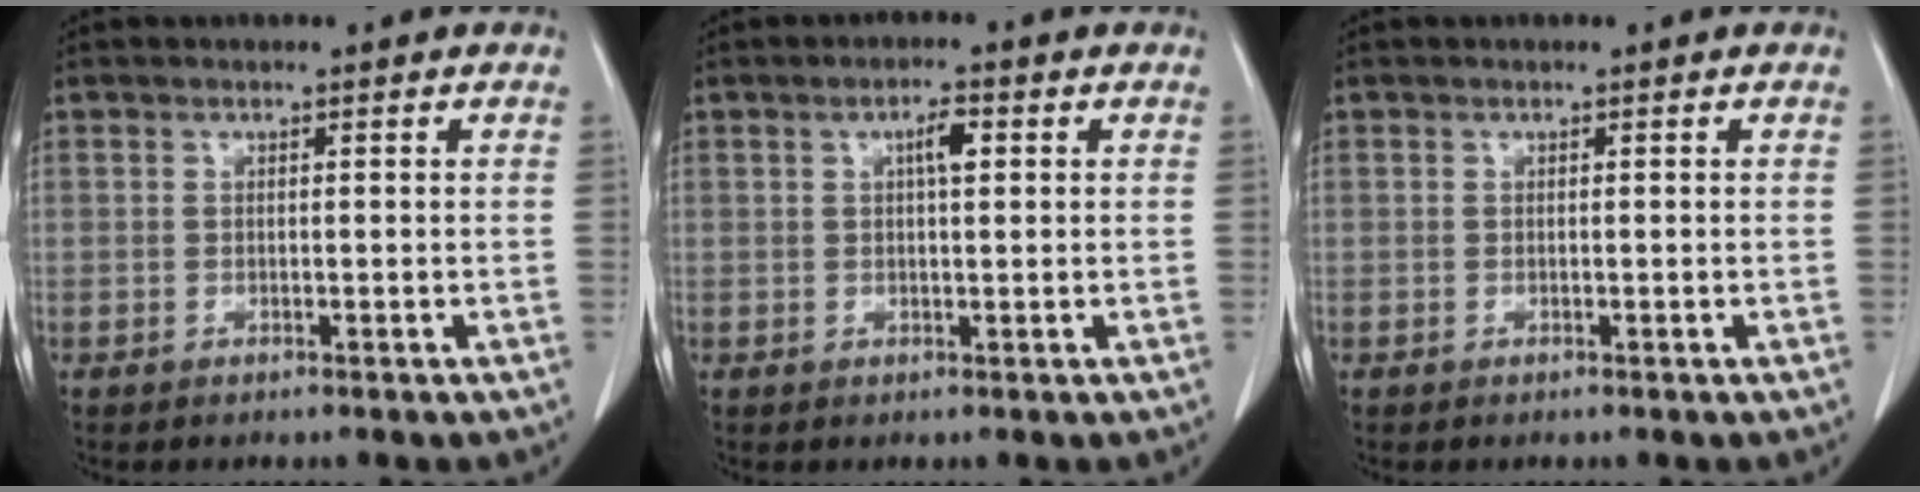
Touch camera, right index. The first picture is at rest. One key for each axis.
{"total": 3.1, "fx": 1.0, "fy": 0.8, "fz": 2.8, "tx": -0.048, "ty": 0.003, "tz": 0.016}
{"total": 0.0}